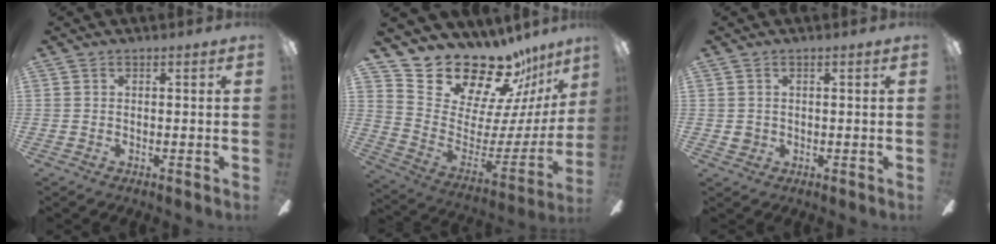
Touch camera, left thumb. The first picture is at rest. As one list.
[{"total": 20.1, "force": [18.5, 6.5, 4.6], "torque": [-0.082, -0.169, 0.333]}, {"total": 1.7, "force": [0.3, 1.4, 0.8], "torque": [-0.017, 0.005, 0.003]}]